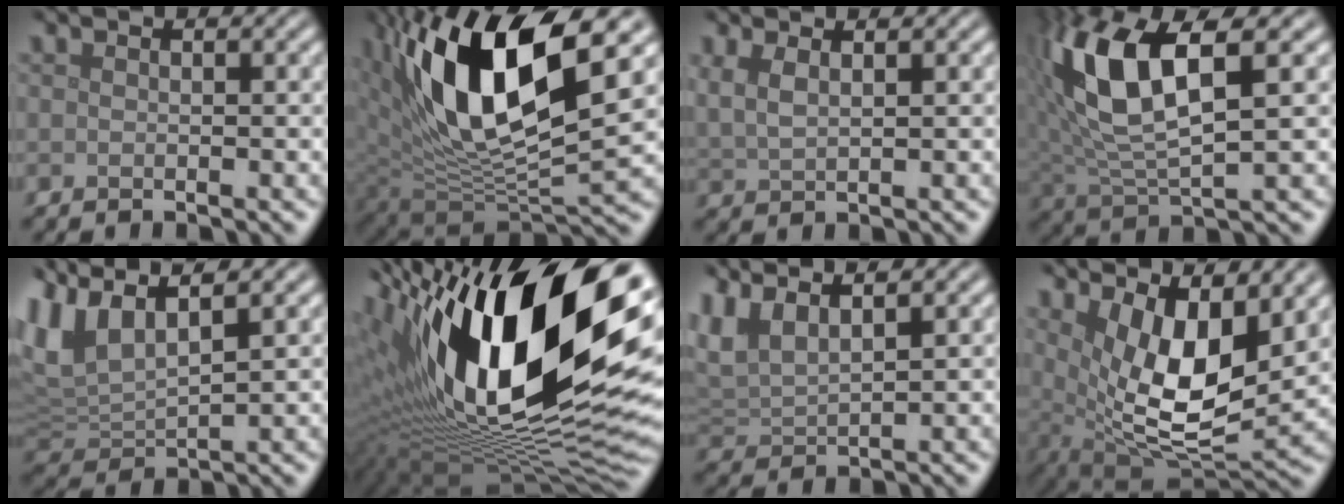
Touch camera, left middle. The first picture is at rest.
{"total": 13.7, "force": [5.0, 5.7, 11.4], "torque": [-0.214, -0.006, 0.095]}
{"total": 2.3, "force": [1.2, 0.9, 1.7], "torque": [-0.040, -0.002, 0.031]}
{"total": 9.7, "force": [3.3, 3.6, 8.4], "torque": [-0.178, 0.009, 0.057]}
{"total": 6.2, "force": [3.9, 2.2, 4.3], "torque": [-0.113, 0.017, 0.075]}
{"total": 20.3, "force": [5.6, 8.9, 17.4], "torque": [-0.291, 0.014, 0.088]}
{"total": 3.5, "force": [2.6, 0.9, 2.2], "torque": [-0.059, 0.009, 0.055]}
{"total": 9.8, "force": [3.0, 4.0, 8.4], "torque": [-0.153, -0.017, 0.055]}